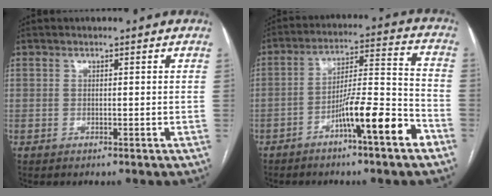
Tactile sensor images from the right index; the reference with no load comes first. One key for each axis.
{"total": 11.8, "fx": -6.5, "fy": 0.5, "fz": 9.9, "tx": -0.157, "ty": 0.009, "tz": -0.107}